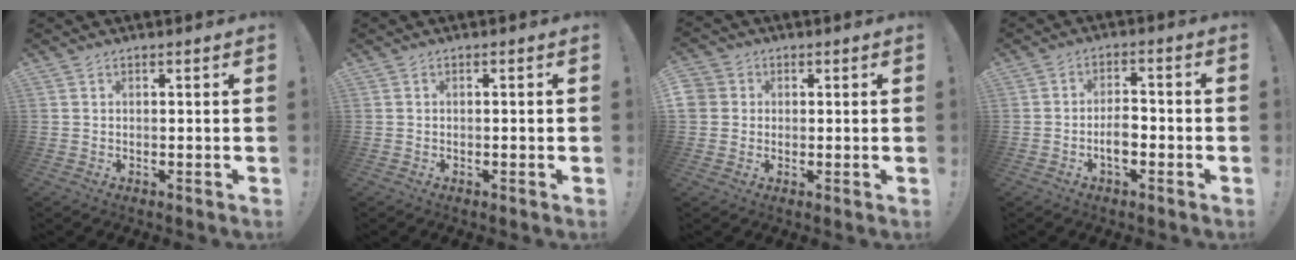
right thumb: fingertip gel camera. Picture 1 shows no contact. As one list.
[{"total": 0.8, "force": [-0.4, 0.0, 0.7], "torque": [-0.013, 0.000, -0.007]}, {"total": 3.8, "force": [0.3, 3.7, 1.1], "torque": [-0.026, 0.003, 0.006]}, {"total": 5.6, "force": [-2.2, 2.7, 4.4], "torque": [-0.071, -0.005, -0.044]}]